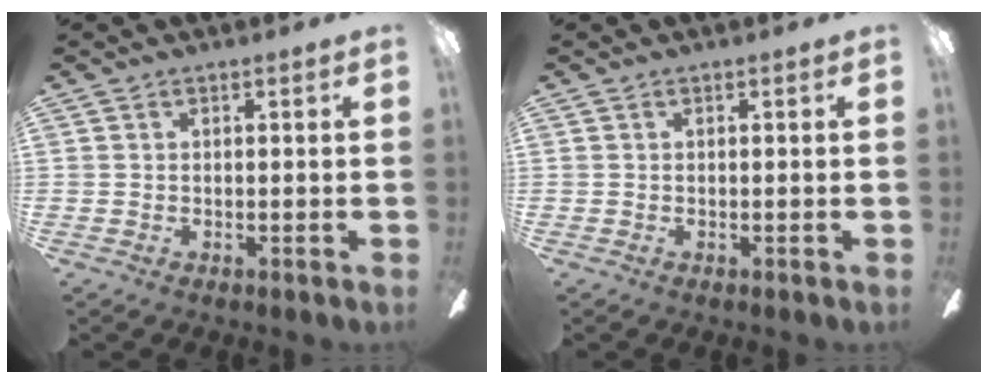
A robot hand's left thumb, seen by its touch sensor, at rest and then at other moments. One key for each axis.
{"total": 0.0}